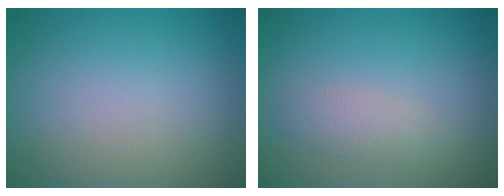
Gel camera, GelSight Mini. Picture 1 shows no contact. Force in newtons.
{"total": 1.7, "press": 1.7, "slide": 0.0}